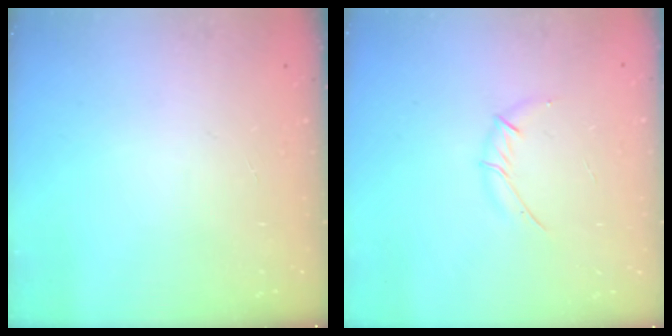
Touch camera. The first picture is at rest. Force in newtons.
{"total": 4.1, "press": 4.0, "slide": 0.9}